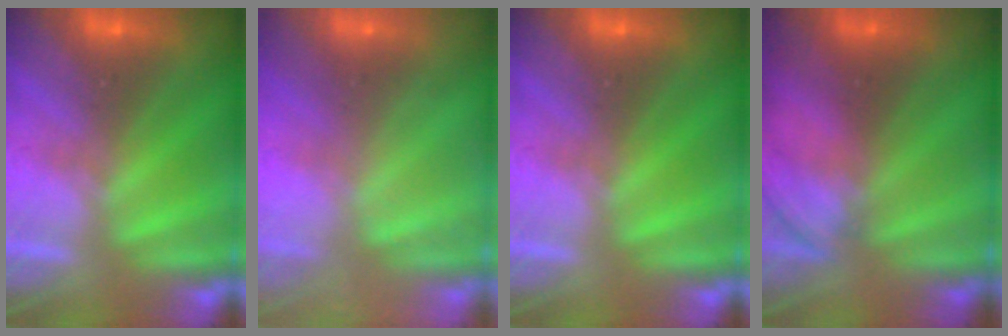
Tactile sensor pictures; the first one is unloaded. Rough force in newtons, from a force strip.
{"total": 2.2}
{"total": 0.0}
{"total": 2.3}